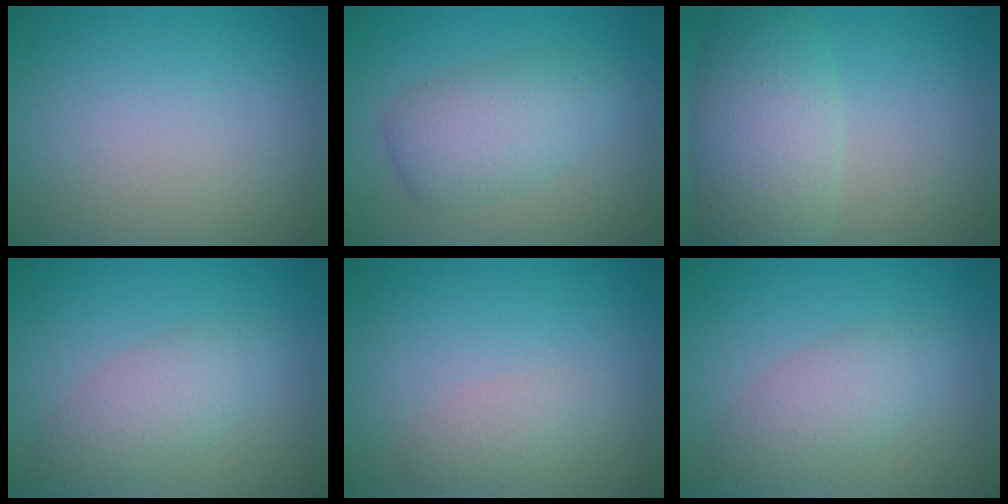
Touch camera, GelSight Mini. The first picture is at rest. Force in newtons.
{"total": 4.4, "press": 4.4, "slide": 0.1}
{"total": 5.6, "press": 5.6, "slide": 0.4}
{"total": 3.5, "press": 3.5, "slide": 0.3}
{"total": 1.7, "press": 1.7, "slide": 0.1}
{"total": 3.5, "press": 3.5, "slide": 0.3}